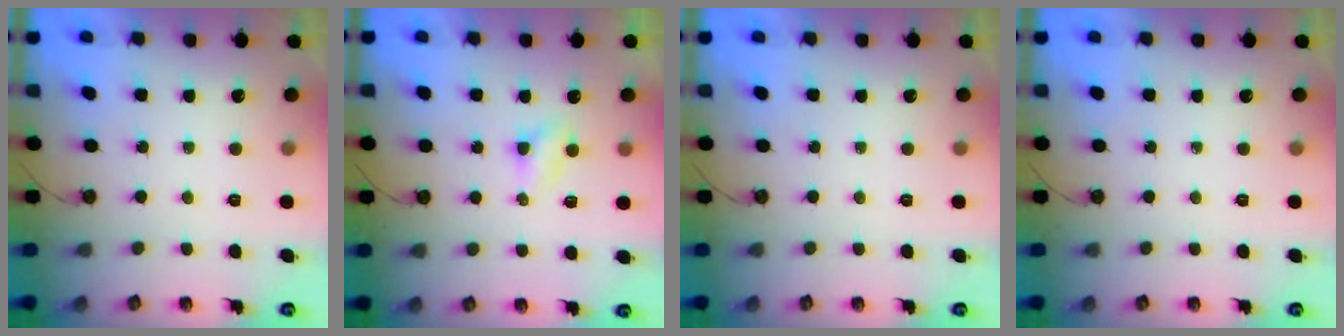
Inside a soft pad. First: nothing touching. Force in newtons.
{"total": 2.7, "press": 2.7, "slide": 0.3}
{"total": 0.0}
{"total": 0.0}